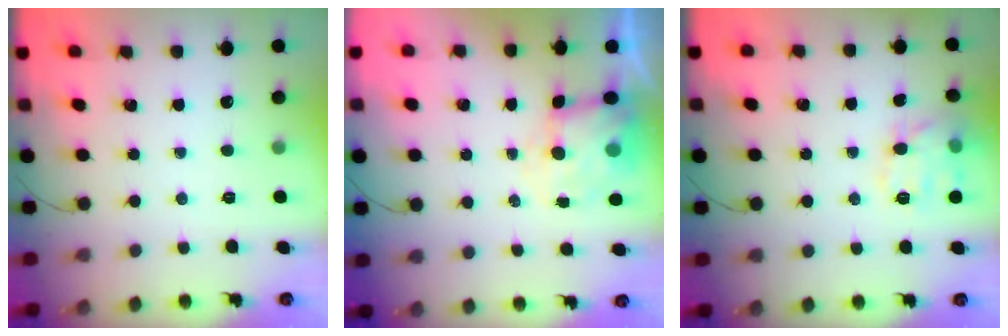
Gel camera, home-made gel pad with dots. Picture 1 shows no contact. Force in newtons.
{"total": 6.9, "press": 6.8, "slide": 1.4}
{"total": 12.3, "press": 12.3, "slide": 0.2}